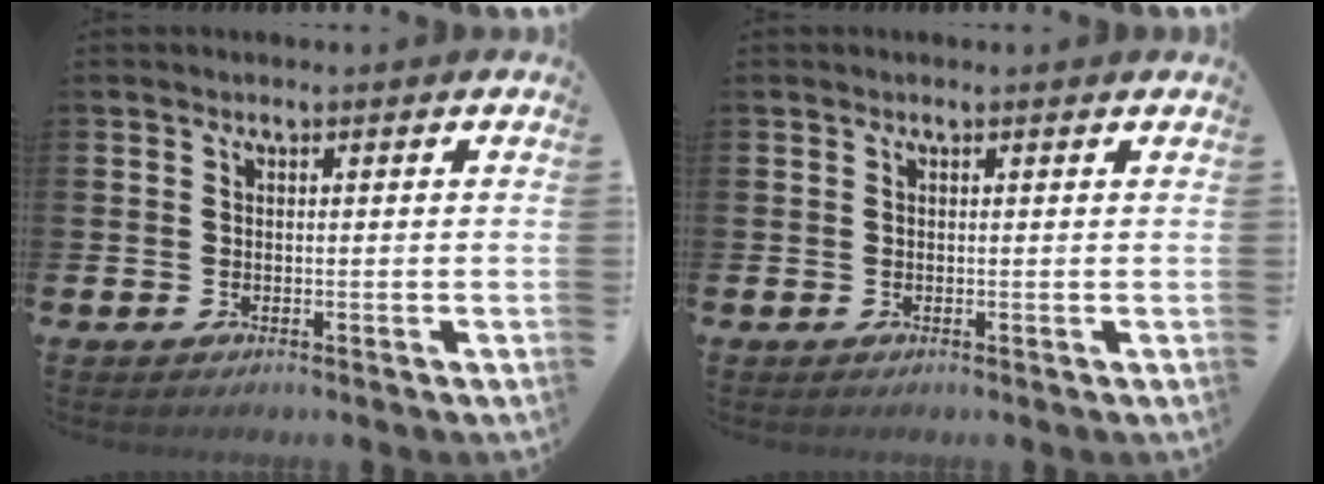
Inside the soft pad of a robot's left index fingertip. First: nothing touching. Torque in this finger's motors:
{"motor_torque": [0.30, 0.01, -0.12, -0.01]}